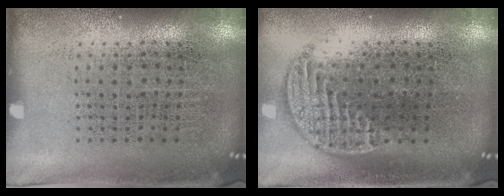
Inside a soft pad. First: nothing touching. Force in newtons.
{"total": 1.3, "press": 1.1, "slide": 0.6}